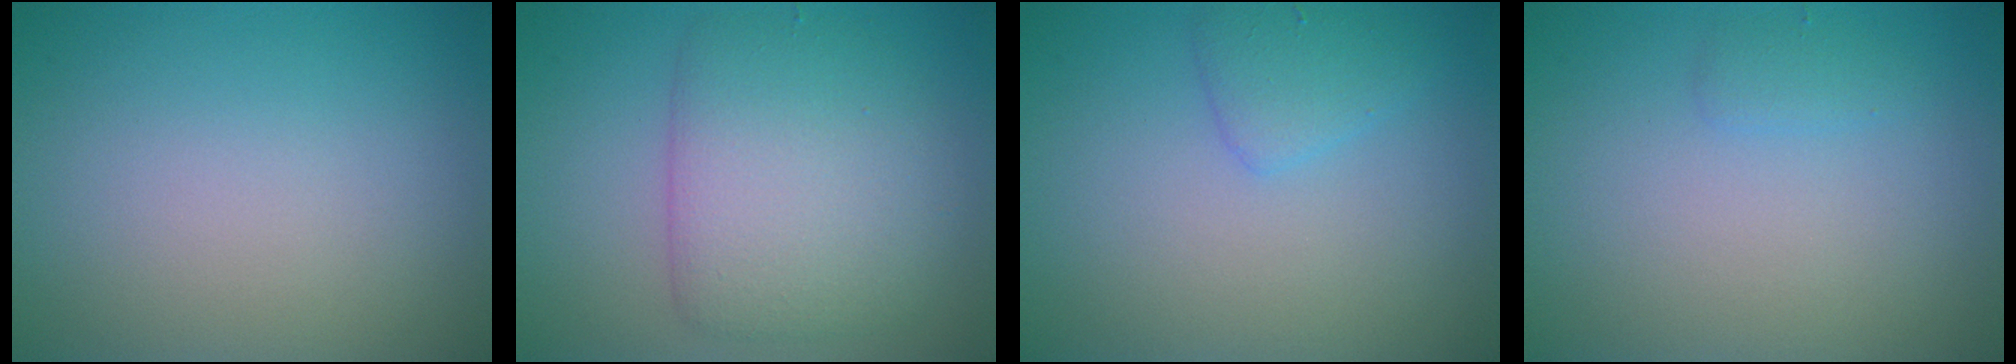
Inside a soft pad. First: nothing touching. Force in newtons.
{"total": 6.0, "press": 6.0, "slide": 0.2}
{"total": 1.9, "press": 1.9, "slide": 0.1}
{"total": 0.9, "press": 0.9, "slide": 0.0}